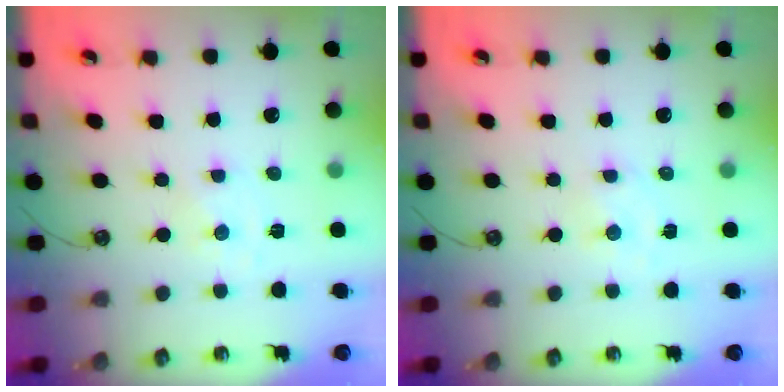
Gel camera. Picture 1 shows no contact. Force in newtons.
{"total": 1.3, "press": 1.3, "slide": 0.2}